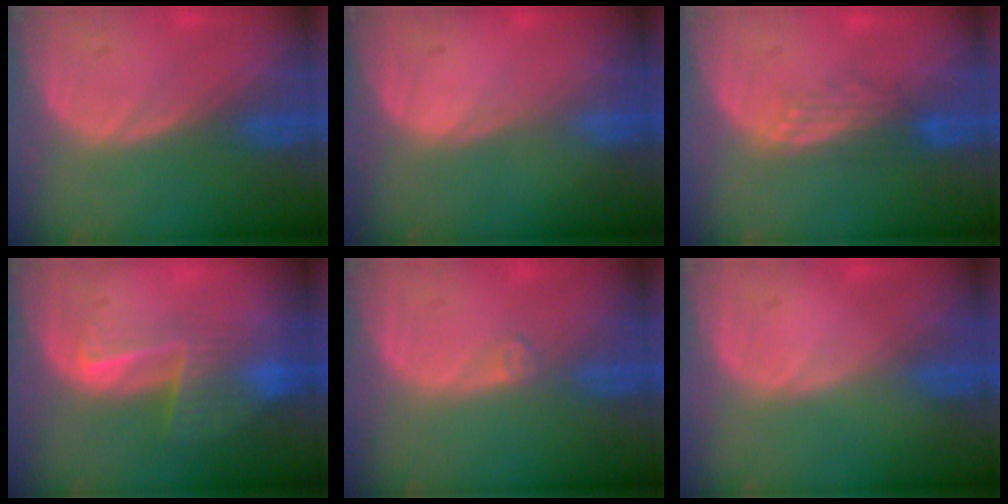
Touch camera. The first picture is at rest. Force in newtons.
{"total": 0.0}
{"total": 2.9, "press": 2.7, "slide": 1.1}
{"total": 6.6, "press": 5.6, "slide": 3.6}
{"total": 1.1, "press": 0.8, "slide": 0.7}
{"total": 0.0}